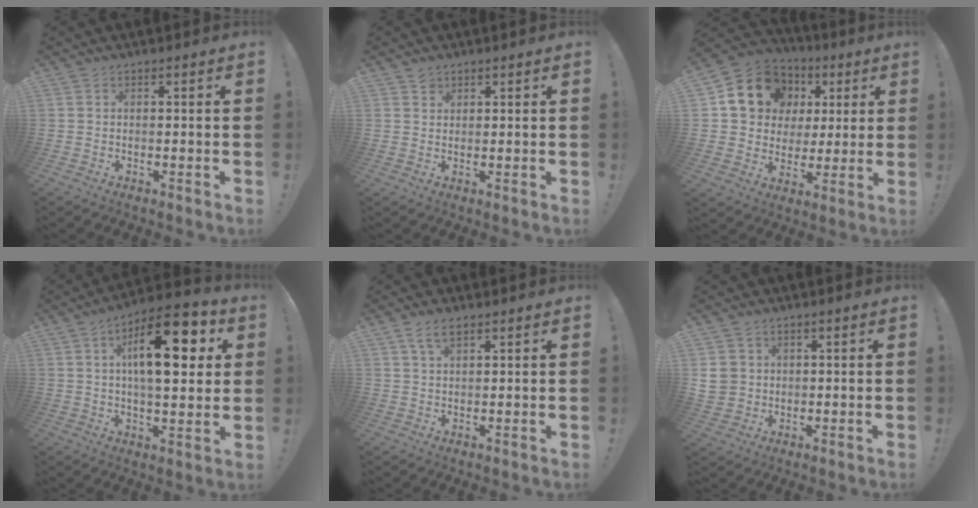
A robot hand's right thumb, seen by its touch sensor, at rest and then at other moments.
{"total": 1.9, "force": [1.5, 1.2, 0.3], "torque": [0.005, -0.010, 0.025]}
{"total": 16.8, "force": [6.4, 13.8, 7.1], "torque": [-0.103, -0.023, 0.141]}
{"total": 20.6, "force": [6.0, 8.2, 18.0], "torque": [-0.273, -0.015, 0.087]}
{"total": 5.1, "force": [2.9, 2.3, 3.4], "torque": [-0.054, -0.005, 0.053]}
{"total": 6.2, "force": [1.8, 5.5, 2.0], "torque": [-0.040, -0.009, 0.038]}